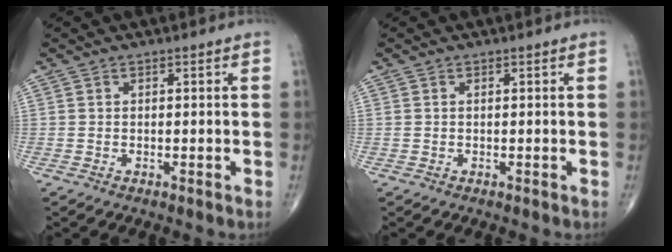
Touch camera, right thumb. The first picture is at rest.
{"total": 0.0}